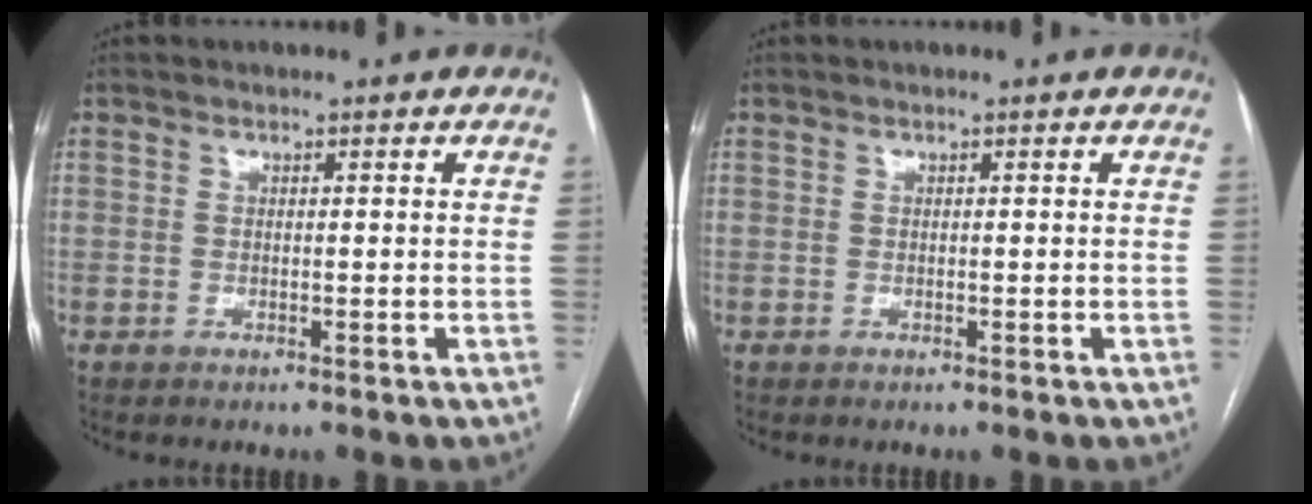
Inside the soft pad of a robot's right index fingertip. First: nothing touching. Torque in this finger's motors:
{"motor_torque": [0.00, 0.00, 0.00, 0.00]}